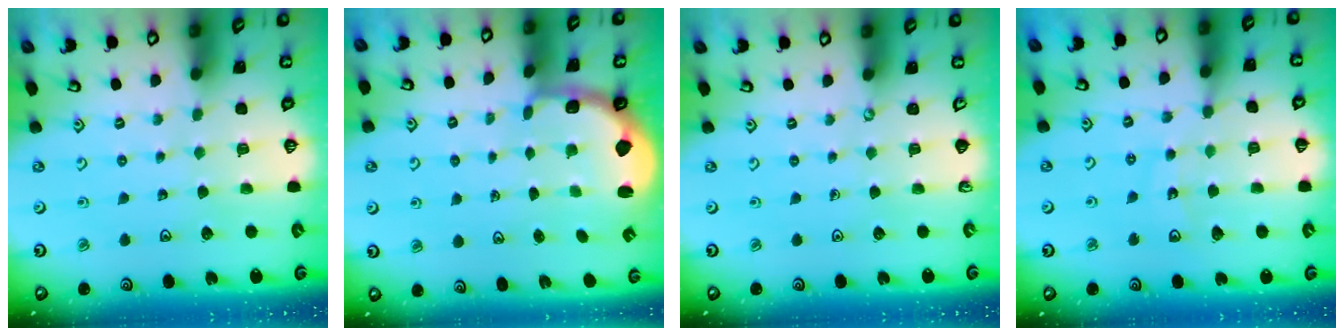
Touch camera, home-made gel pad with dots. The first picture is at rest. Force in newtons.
{"total": 2.5, "press": 1.3, "slide": 2.1}
{"total": 0.0}
{"total": 11.5, "press": 11.0, "slide": 3.3}